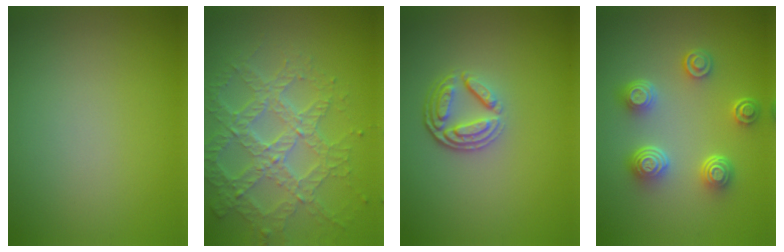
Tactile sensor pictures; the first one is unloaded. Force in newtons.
{"total": 6.8, "press": 4.9, "slide": 4.7}
{"total": 3.8, "press": 2.8, "slide": 2.5}
{"total": 4.5, "press": 3.5, "slide": 2.9}